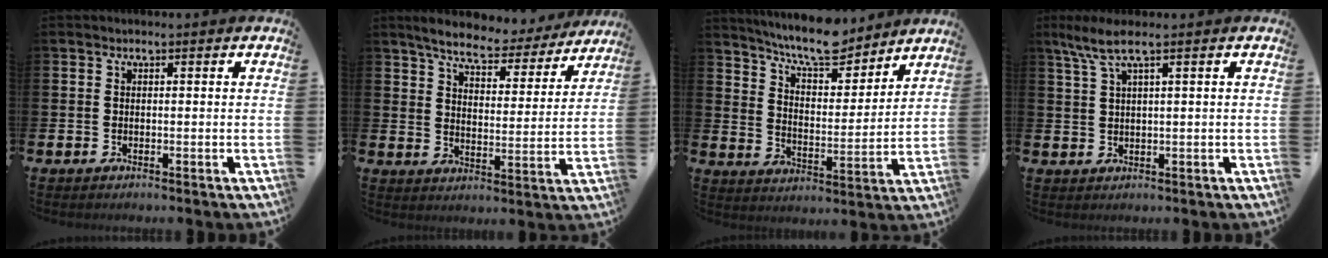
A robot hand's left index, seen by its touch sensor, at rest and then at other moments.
{"total": 6.8, "force": [6.3, 1.3, 2.0], "torque": [-0.066, -0.040, 0.107]}
{"total": 9.3, "force": [8.5, 1.7, 3.2], "torque": [-0.079, -0.052, 0.151]}
{"total": 4.5, "force": [2.7, 0.6, 3.6], "torque": [-0.077, 0.004, 0.048]}